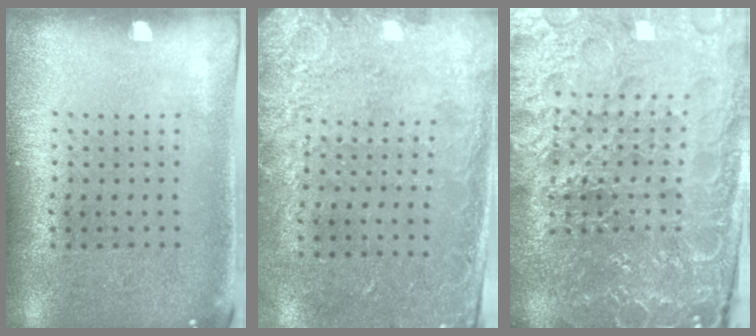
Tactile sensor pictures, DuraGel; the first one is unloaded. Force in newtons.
{"total": 2.6, "press": 1.9, "slide": 1.8}
{"total": 5.4, "press": 5.0, "slide": 1.9}